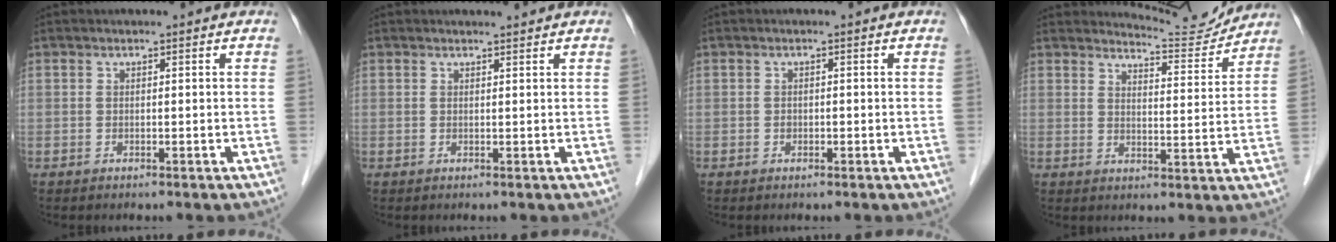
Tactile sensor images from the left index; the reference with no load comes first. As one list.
[{"total": 0.8, "force": [0.8, 0.0, -0.1], "torque": [-0.005, -0.004, 0.012]}, {"total": 0.6, "force": [-0.3, 0.5, 0.3], "torque": [-0.004, 0.003, -0.005]}, {"total": 6.6, "force": [6.5, -0.1, -1.0], "torque": [0.002, -0.018, 0.086]}]